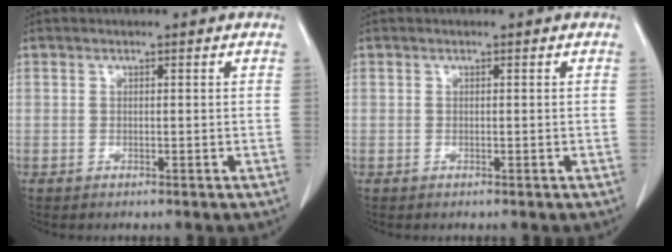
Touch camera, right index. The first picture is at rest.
{"total": 0.0}